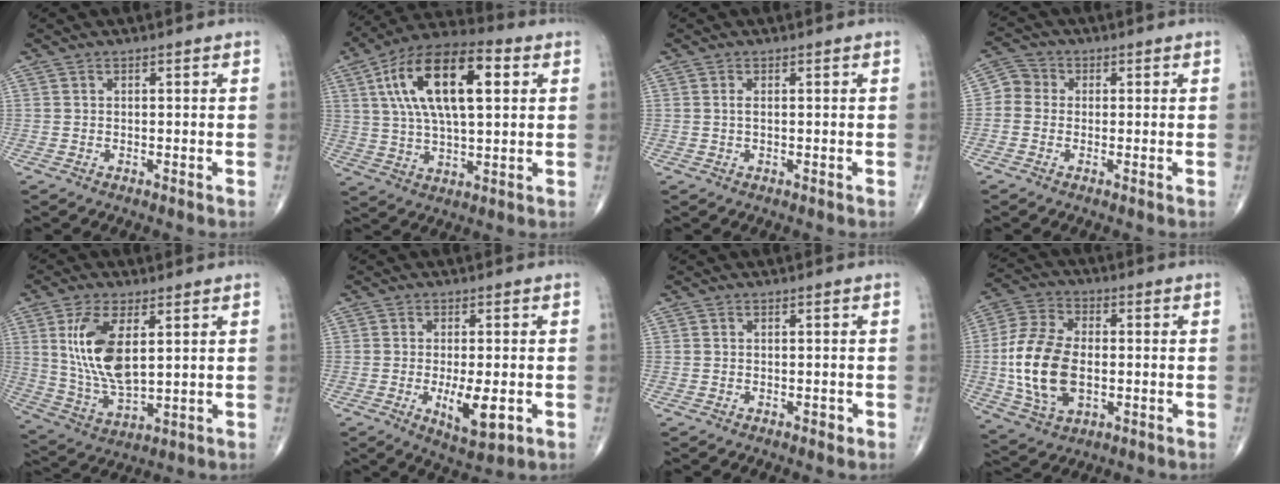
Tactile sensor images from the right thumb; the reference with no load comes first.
{"total": 19.5, "force": [5.5, 8.4, 16.8], "torque": [-0.290, 0.014, 0.086]}
{"total": 0.9, "force": [0.1, 0.3, 0.8], "torque": [-0.018, 0.001, 0.002]}
{"total": 4.2, "force": [-0.3, 3.9, 1.6], "torque": [-0.013, 0.010, -0.021]}
{"total": 13.2, "force": [3.6, 5.9, 11.3], "torque": [-0.223, -0.022, 0.079]}
{"total": 8.1, "force": [-2.0, 2.9, 7.3], "torque": [-0.115, -0.015, -0.026]}
{"total": 1.0, "force": [-0.5, 0.5, 0.7], "torque": [-0.009, -0.001, -0.009]}
{"total": 16.1, "force": [-1.5, 9.6, 12.8], "torque": [-0.258, 0.007, -0.024]}